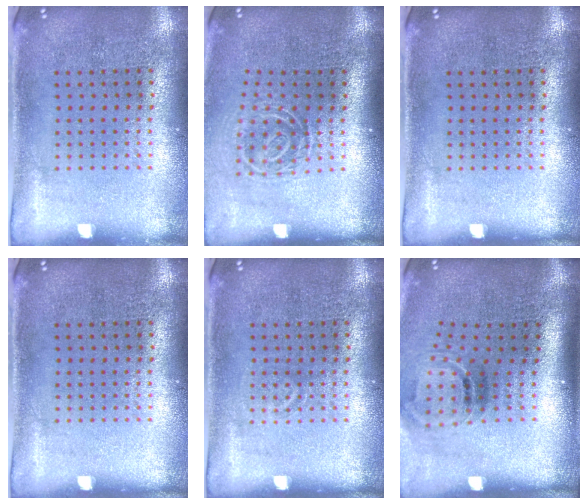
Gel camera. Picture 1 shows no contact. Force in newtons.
{"total": 1.8, "press": 1.2, "slide": 1.3}
{"total": 0.0}
{"total": 0.0}
{"total": 0.7, "press": 0.7, "slide": 0.2}
{"total": 1.5, "press": 1.1, "slide": 1.1}